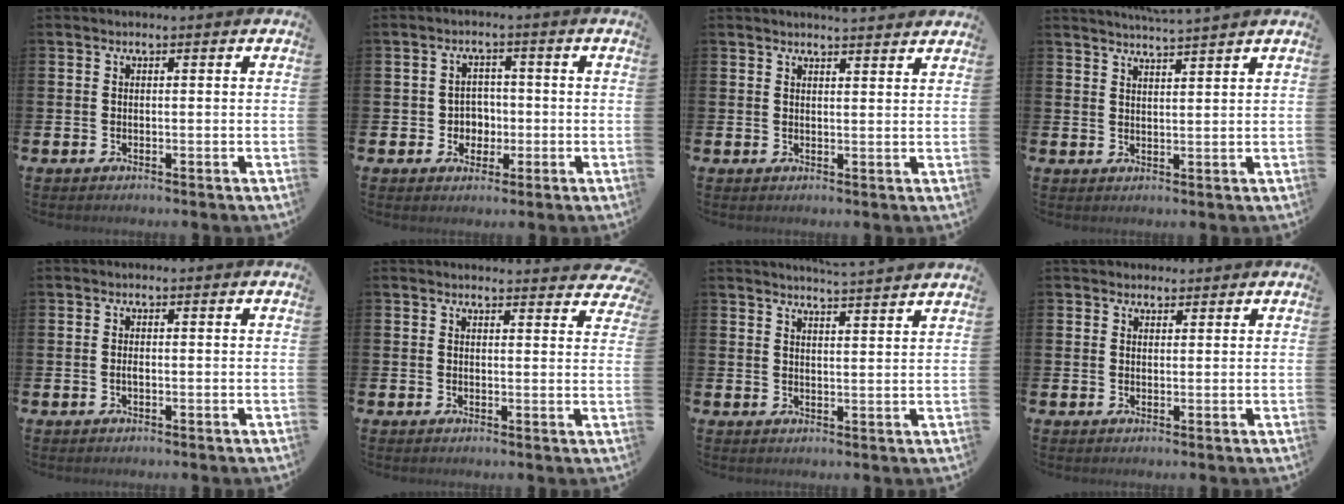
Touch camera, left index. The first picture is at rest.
{"total": 3.1, "force": [-0.5, 2.9, 0.9], "torque": [-0.019, 0.002, -0.018]}
{"total": 2.8, "force": [2.8, -0.3, -0.1], "torque": [0.001, -0.017, 0.050]}
{"total": 3.4, "force": [3.3, -0.8, 0.2], "torque": [-0.013, -0.017, 0.061]}
{"total": 0.6, "force": [-0.2, 0.2, 0.5], "torque": [-0.017, 0.001, -0.003]}
{"total": 2.6, "force": [2.6, 0.4, 0.1], "torque": [0.014, -0.021, 0.042]}
{"total": 4.2, "force": [4.1, -0.9, 0.2], "torque": [-0.009, -0.030, 0.073]}
{"total": 2.2, "force": [2.0, 0.9, 0.0], "torque": [0.013, -0.006, 0.034]}